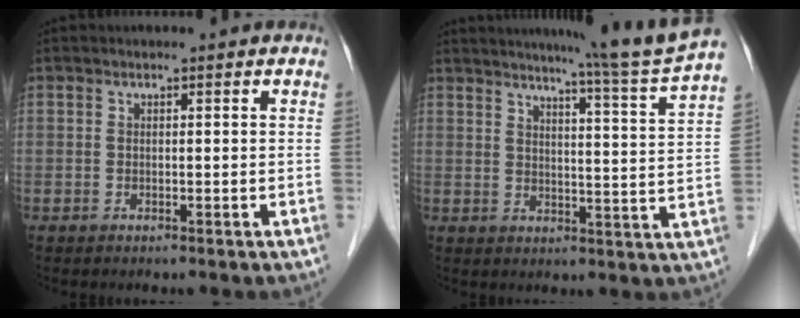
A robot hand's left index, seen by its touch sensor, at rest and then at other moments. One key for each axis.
{"total": 14.0, "fx": 12.2, "fy": -2.9, "fz": 6.2, "tx": -0.101, "ty": -0.050, "tz": 0.149}